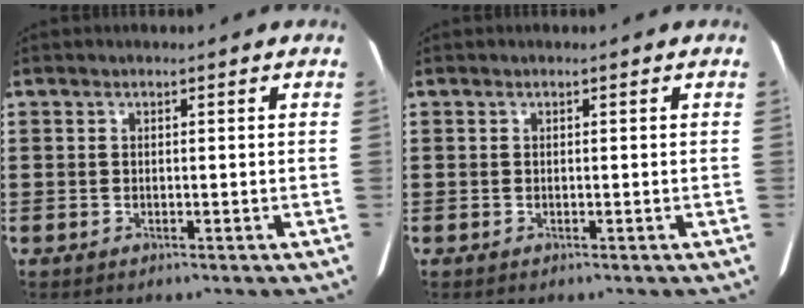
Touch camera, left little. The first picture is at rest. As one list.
[{"total": 0.0}]